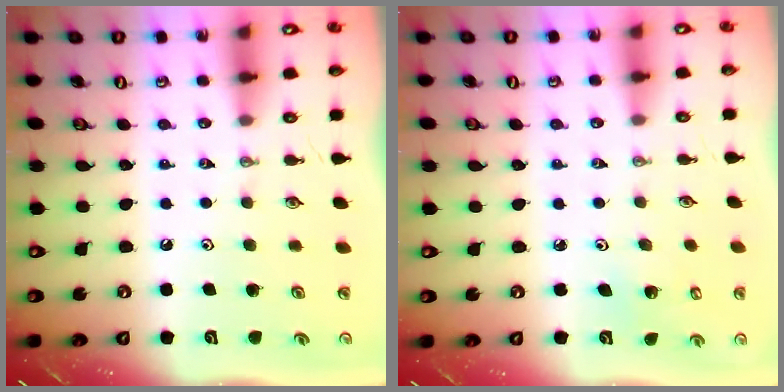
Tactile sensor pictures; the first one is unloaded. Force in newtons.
{"total": 2.0, "press": 2.0, "slide": 0.2}